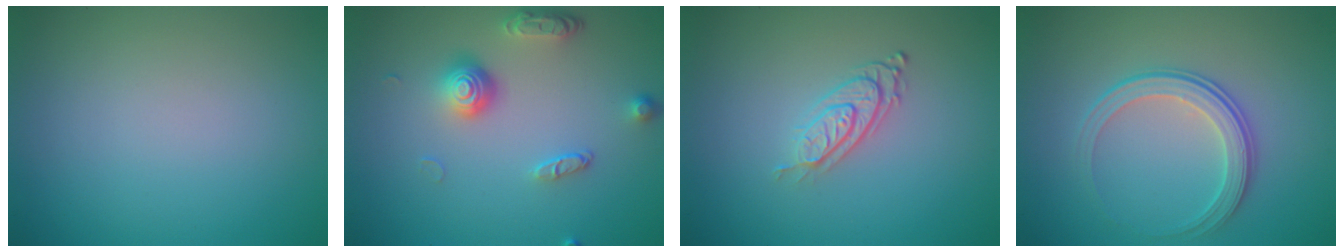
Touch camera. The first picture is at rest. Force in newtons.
{"total": 3.7, "press": 2.7, "slide": 2.5}
{"total": 2.9, "press": 1.9, "slide": 2.1}
{"total": 3.3, "press": 2.8, "slide": 1.8}